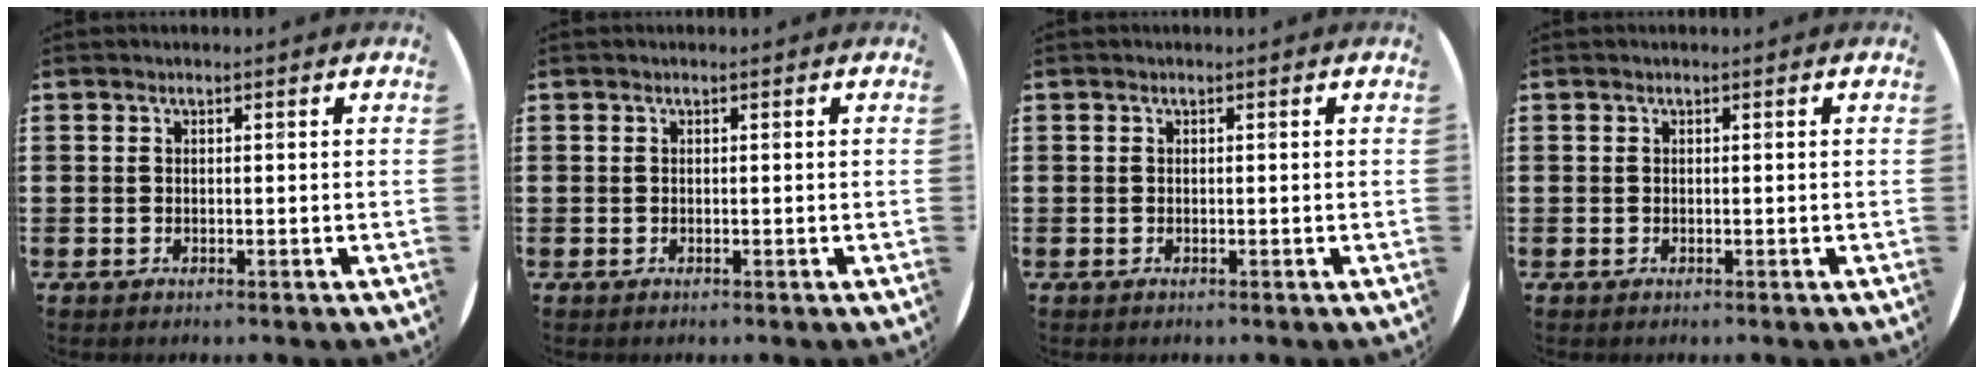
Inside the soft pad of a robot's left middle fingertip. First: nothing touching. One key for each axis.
{"total": 0.0}
{"total": 0.0}
{"total": 0.0}